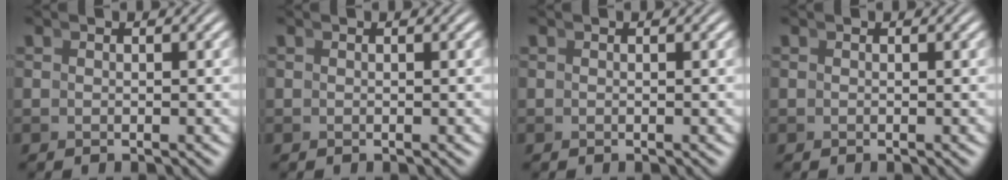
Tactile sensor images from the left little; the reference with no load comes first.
{"total": 0.0}
{"total": 0.0}
{"total": 0.0}